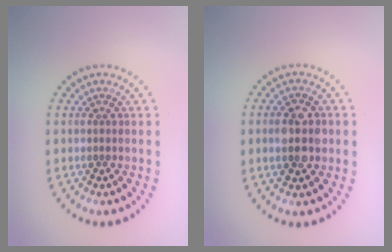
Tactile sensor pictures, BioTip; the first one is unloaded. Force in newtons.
{"total": 3.4, "press": 3.4, "slide": 0.2}